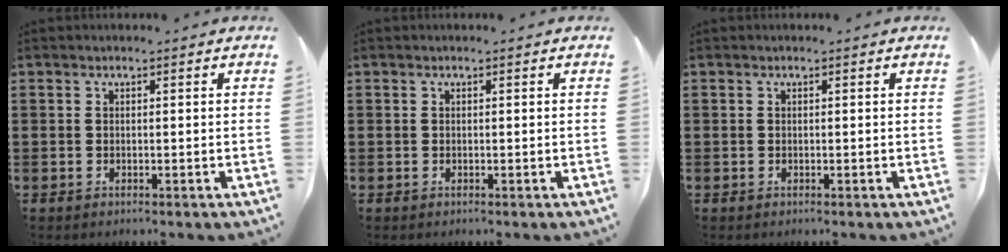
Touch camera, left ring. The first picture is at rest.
{"total": 0.0}
{"total": 0.0}